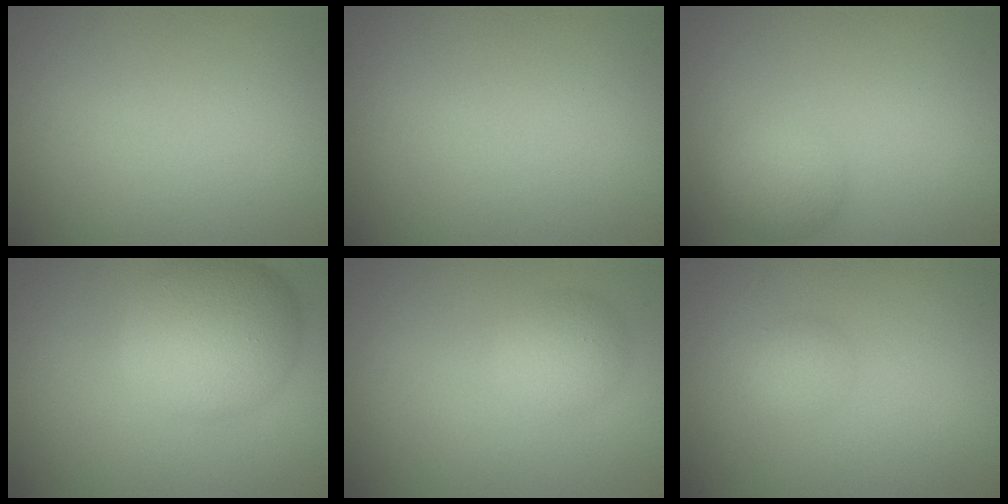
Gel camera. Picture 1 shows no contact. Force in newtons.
{"total": 0.0}
{"total": 2.5, "press": 2.5, "slide": 0.1}
{"total": 7.9, "press": 7.9, "slide": 0.2}
{"total": 2.6, "press": 2.6, "slide": 0.1}
{"total": 1.5, "press": 1.5, "slide": 0.1}